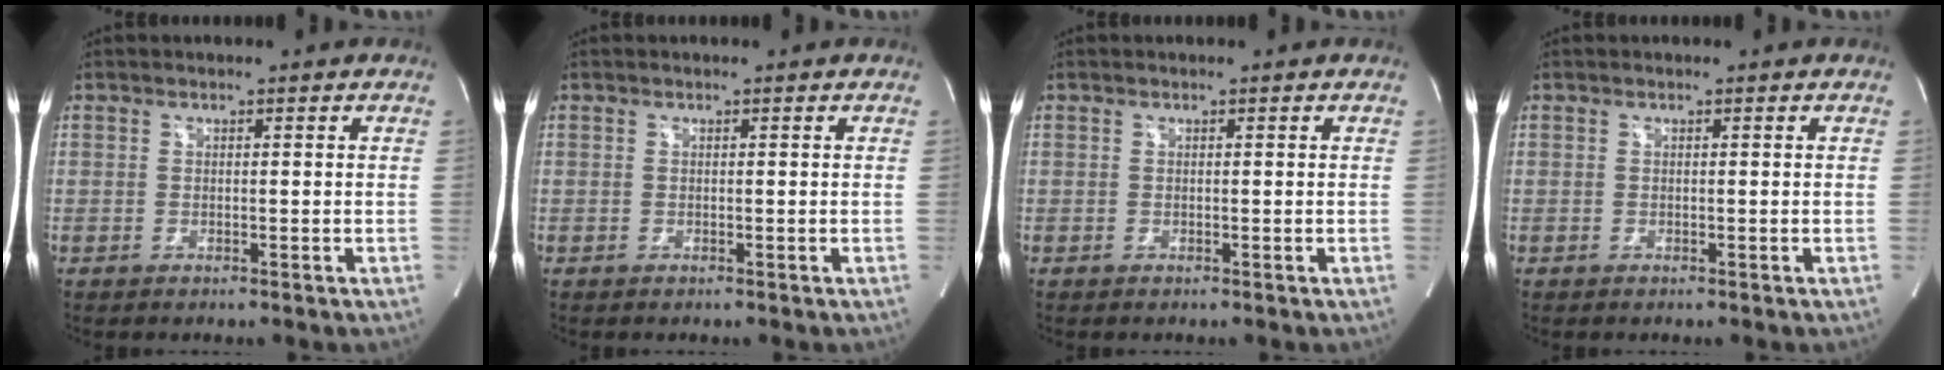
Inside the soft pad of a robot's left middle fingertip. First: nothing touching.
{"total": 0.0}
{"total": 0.0}
{"total": 0.0}